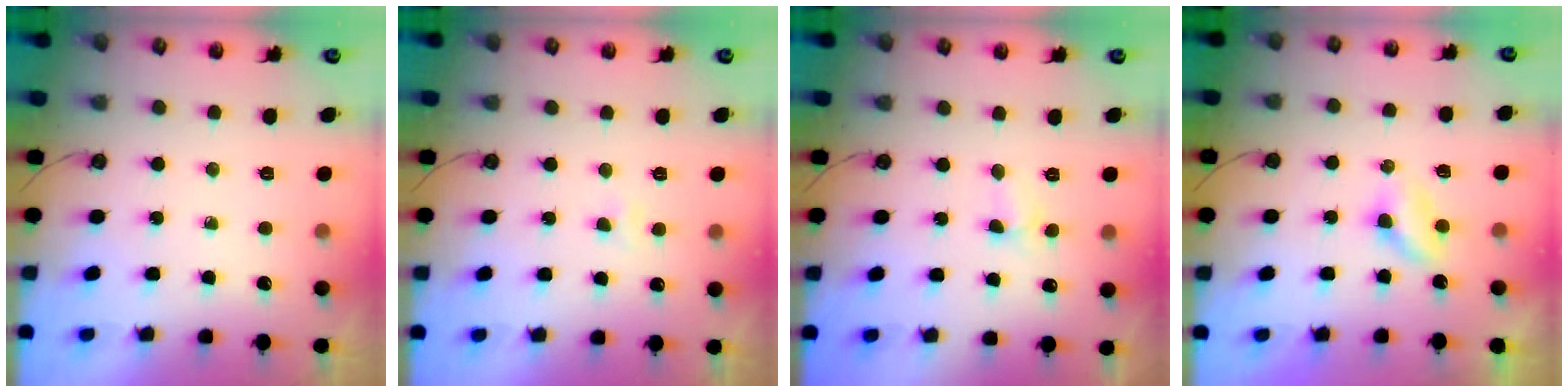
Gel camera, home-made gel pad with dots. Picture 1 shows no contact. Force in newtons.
{"total": 1.9, "press": 1.8, "slide": 0.4}
{"total": 3.9, "press": 3.8, "slide": 0.6}
{"total": 2.7, "press": 2.7, "slide": 0.4}